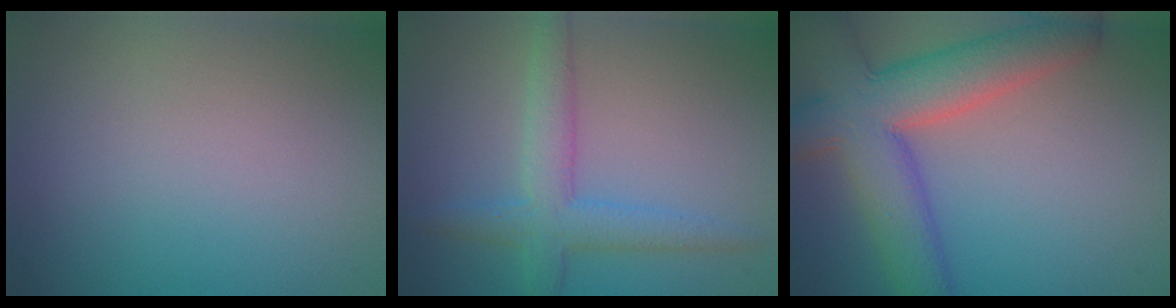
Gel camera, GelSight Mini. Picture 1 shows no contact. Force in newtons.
{"total": 3.9, "press": 3.9, "slide": 0.0}
{"total": 8.8, "press": 8.8, "slide": 0.6}